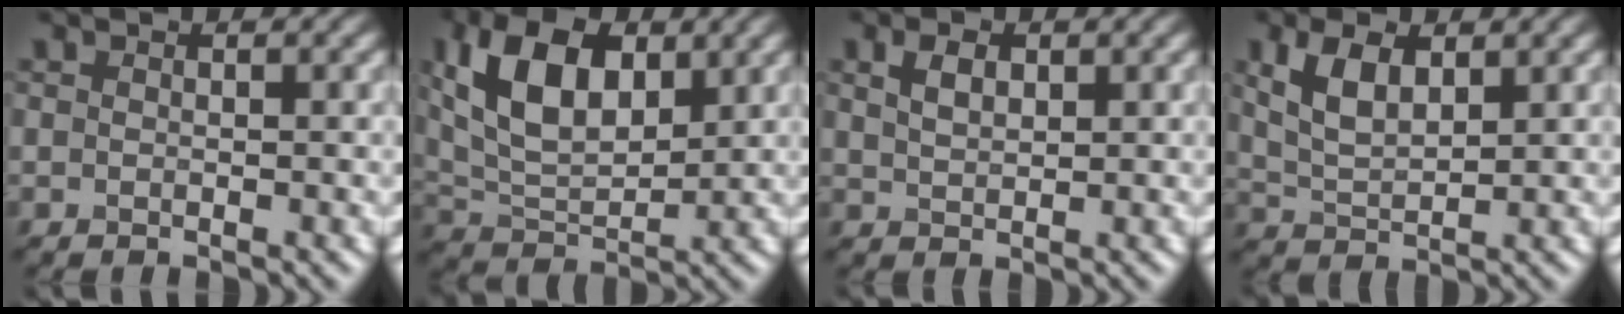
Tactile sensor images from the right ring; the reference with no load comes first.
{"total": 9.1, "force": [3.2, 5.0, 6.8], "torque": [-0.143, 0.008, 0.058]}
{"total": 2.2, "force": [1.0, 1.2, 1.4], "torque": [-0.032, 0.003, 0.023]}
{"total": 4.4, "force": [1.9, 2.2, 3.2], "torque": [-0.077, 0.003, 0.041]}